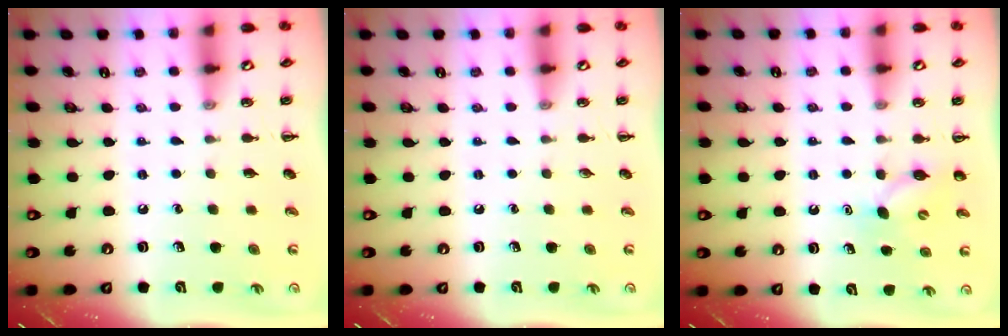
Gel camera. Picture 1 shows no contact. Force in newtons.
{"total": 0.0}
{"total": 6.8, "press": 6.6, "slide": 1.6}